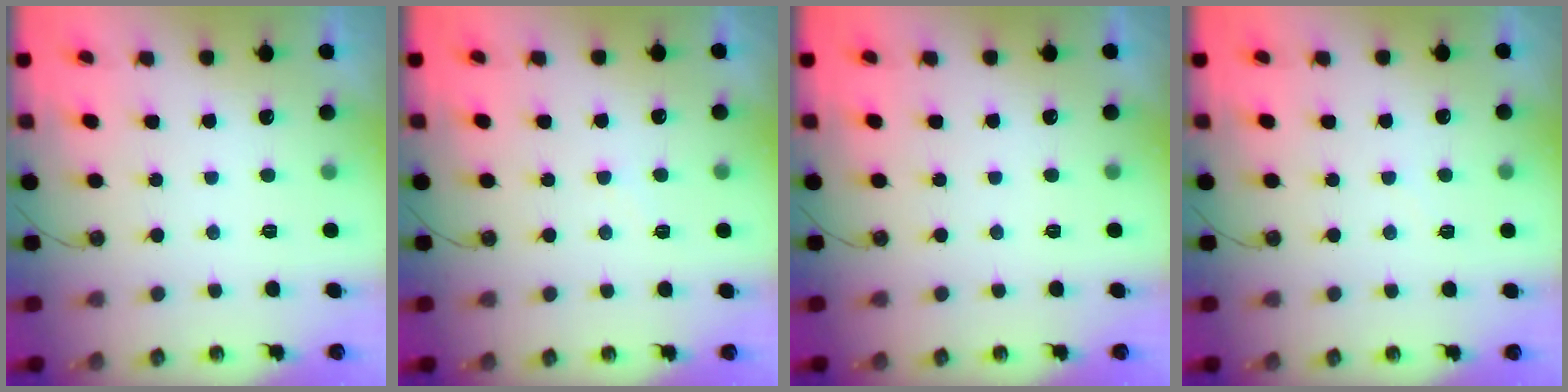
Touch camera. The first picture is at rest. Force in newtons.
{"total": 5.8, "press": 5.8, "slide": 0.7}
{"total": 0.0}
{"total": 3.0, "press": 3.0, "slide": 0.4}